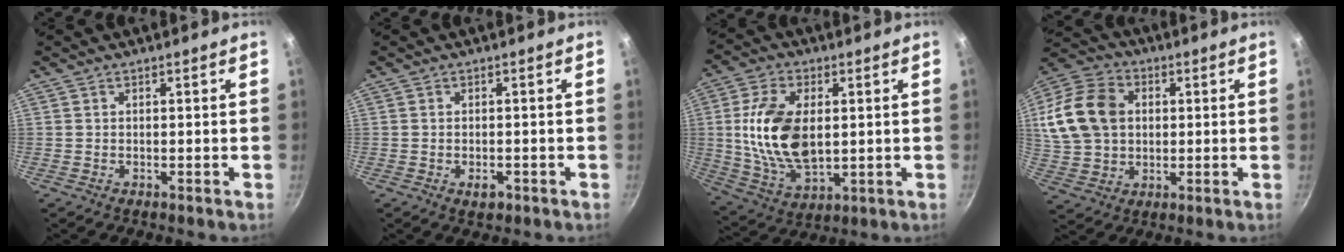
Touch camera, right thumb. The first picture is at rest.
{"total": 2.4, "force": [-1.1, 1.4, 1.6], "torque": [-0.024, 0.004, -0.015]}
{"total": 16.2, "force": [1.5, 9.4, 13.1], "torque": [-0.234, -0.007, 0.035]}
{"total": 17.5, "force": [3.0, 13.4, 10.8], "torque": [-0.203, 0.018, 0.052]}